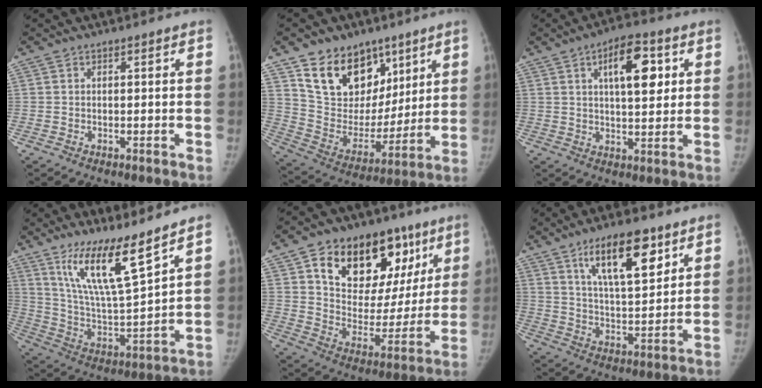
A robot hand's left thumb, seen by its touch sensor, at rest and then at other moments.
{"total": 19.0, "force": [11.2, 13.1, 7.9], "torque": [-0.084, -0.053, 0.207]}
{"total": 11.0, "force": [3.8, 4.9, 9.1], "torque": [-0.110, -0.007, 0.056]}
{"total": 14.9, "force": [10.4, 2.0, 10.4], "torque": [-0.177, -0.074, 0.204]}
{"total": 24.7, "force": [12.0, 15.1, 15.4], "torque": [-0.174, -0.010, 0.193]}
{"total": 14.5, "force": [7.9, 5.4, 10.9], "torque": [-0.151, -0.040, 0.135]}